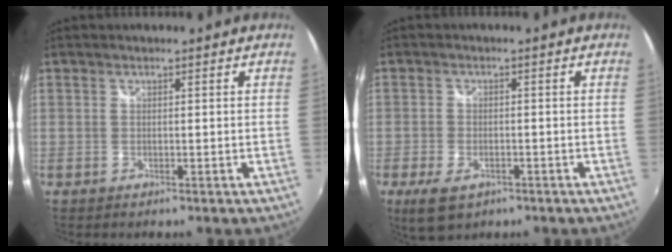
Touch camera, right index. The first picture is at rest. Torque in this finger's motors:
{"motor_torque": [0.45, -0.43, 0.30, 0.03]}